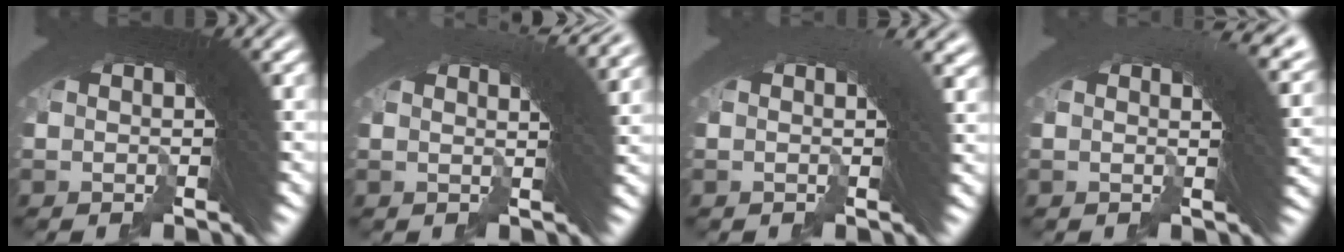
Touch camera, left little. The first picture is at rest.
{"total": 5.2, "force": [3.6, 0.3, 3.8], "torque": [-0.024, 0.022, 0.043]}
{"total": 2.4, "force": [0.9, 1.2, 1.9], "torque": [0.007, 0.029, -0.011]}
{"total": 5.8, "force": [2.4, 1.8, 5.0], "torque": [-0.030, 0.028, 0.017]}